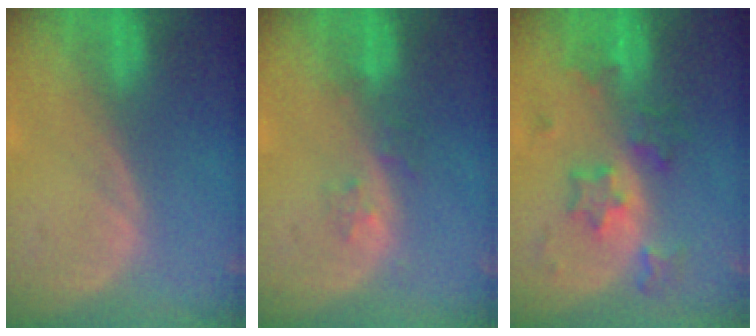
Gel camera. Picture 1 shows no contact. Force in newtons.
{"total": 1.9, "press": 1.9, "slide": 0.2}
{"total": 6.1, "press": 5.9, "slide": 1.6}